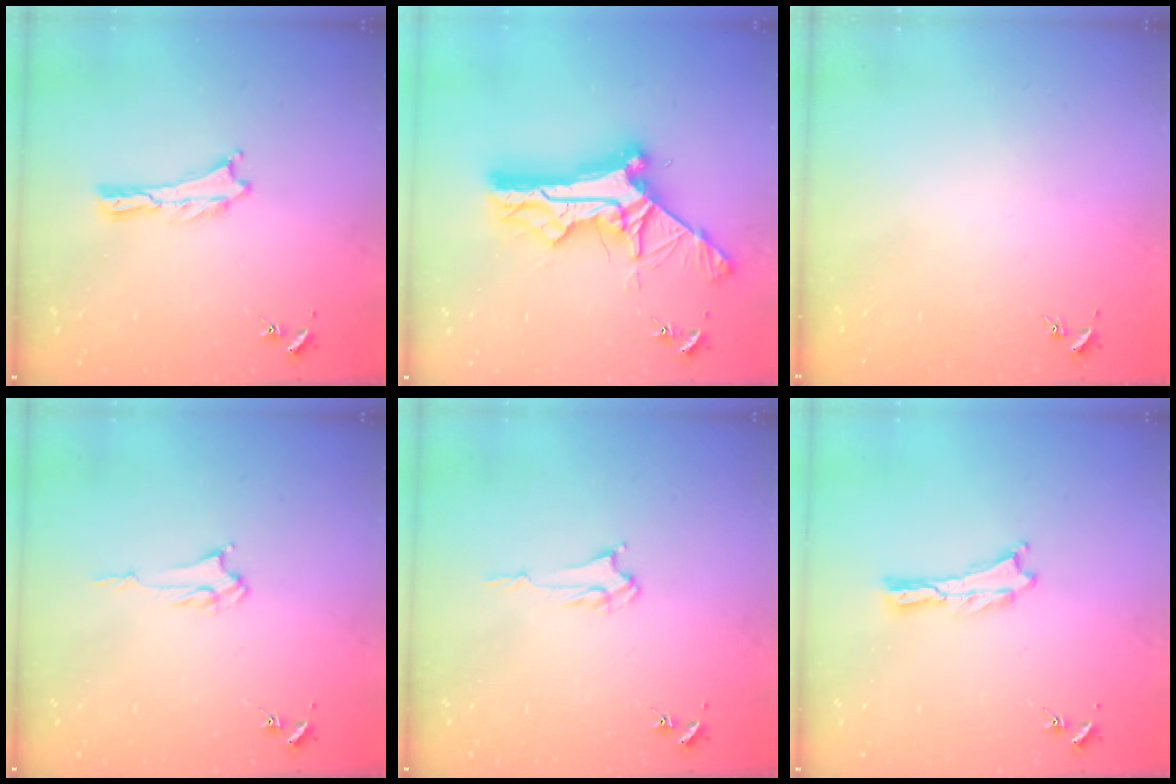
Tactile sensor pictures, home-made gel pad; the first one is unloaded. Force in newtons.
{"total": 13.3, "press": 13.2, "slide": 1.4}
{"total": 0.0}
{"total": 2.4, "press": 2.4, "slide": 0.3}
{"total": 2.4, "press": 2.4, "slide": 0.3}
{"total": 0.0}